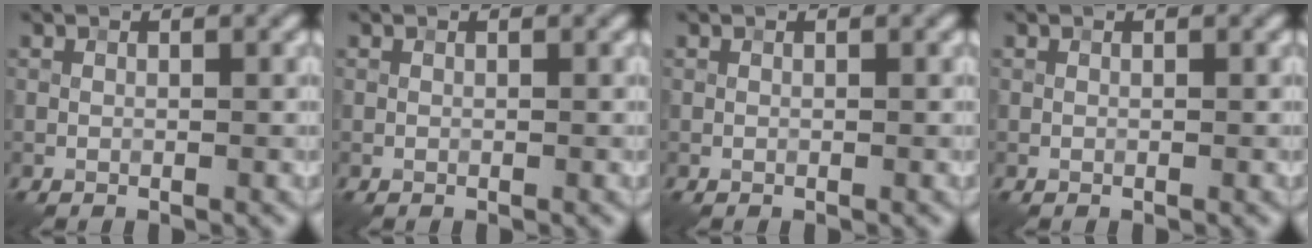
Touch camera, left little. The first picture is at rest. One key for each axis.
{"total": 0.0}
{"total": 0.0}
{"total": 0.0}